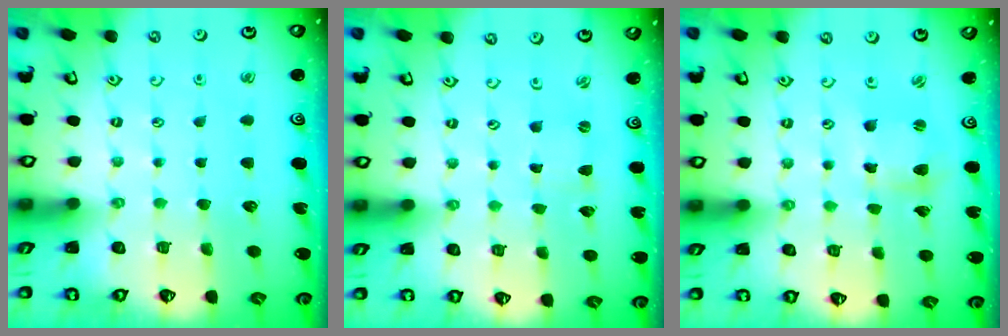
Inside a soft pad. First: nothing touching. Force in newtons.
{"total": 0.0}
{"total": 4.8, "press": 4.7, "slide": 0.6}